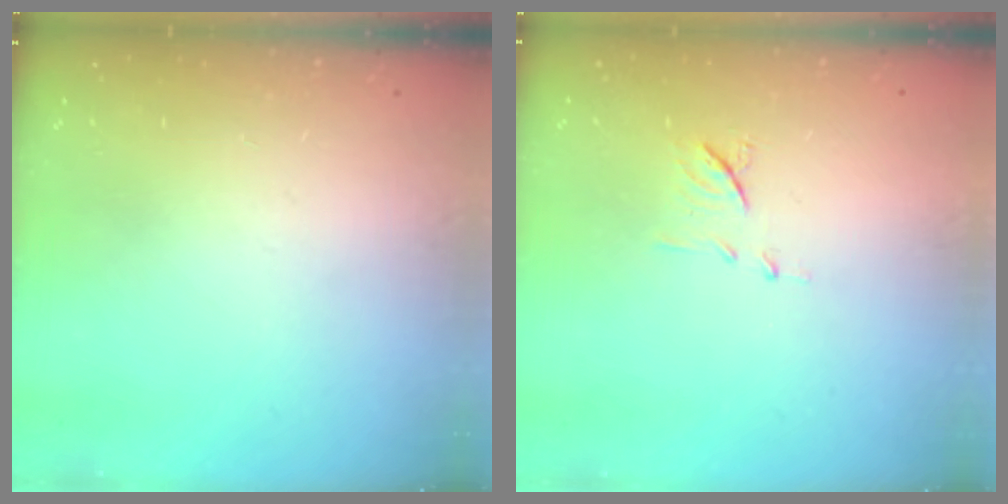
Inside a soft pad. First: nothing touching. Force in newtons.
{"total": 7.0, "press": 7.0, "slide": 0.6}